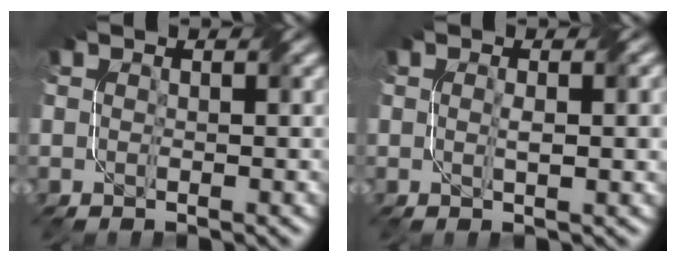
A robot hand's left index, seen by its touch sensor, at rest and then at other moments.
{"total": 2.1, "force": [0.1, 0.4, 2.1], "torque": [-0.033, 0.003, 0.001]}